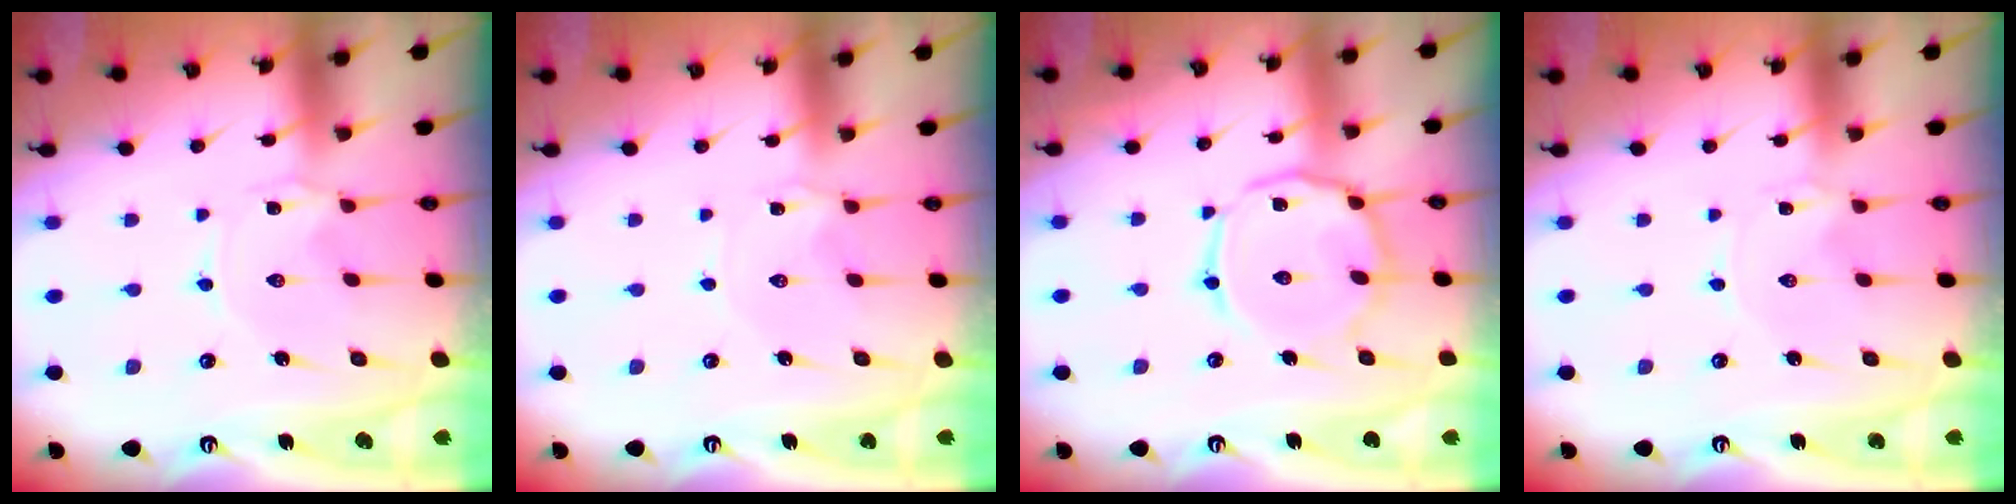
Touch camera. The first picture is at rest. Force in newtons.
{"total": 2.0, "press": 2.0, "slide": 0.2}
{"total": 13.1, "press": 13.1, "slide": 0.9}
{"total": 0.0}